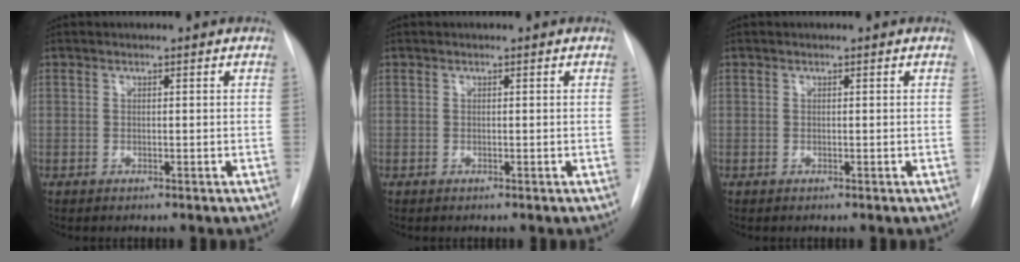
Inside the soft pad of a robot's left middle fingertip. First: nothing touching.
{"total": 0.0}
{"total": 0.0}